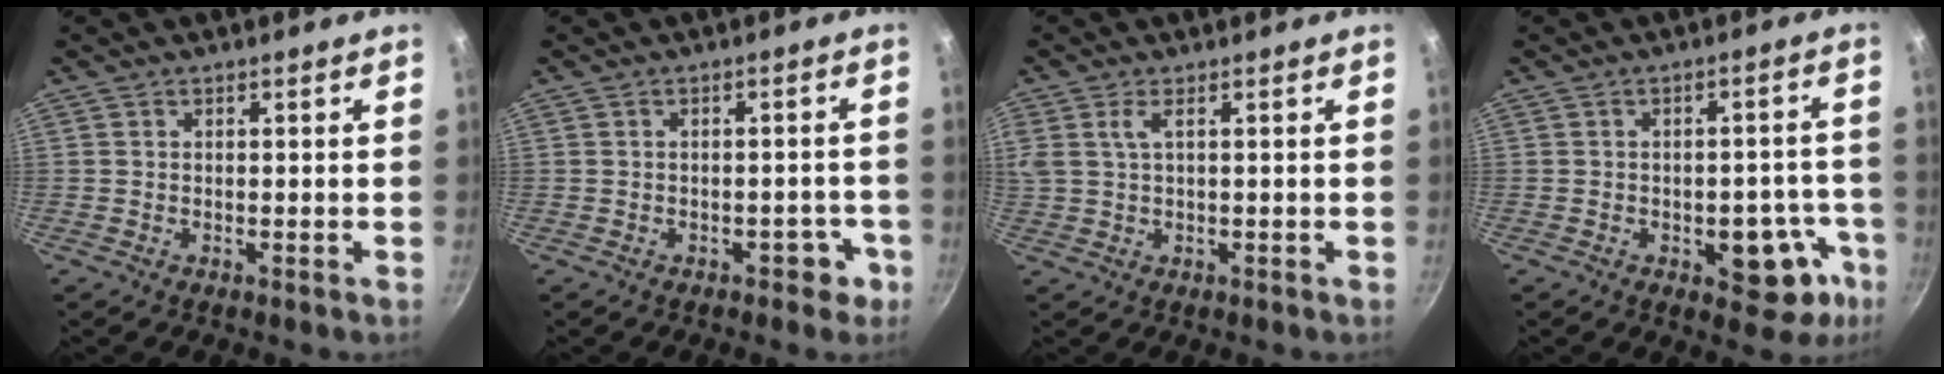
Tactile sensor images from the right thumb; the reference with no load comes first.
{"total": 3.5, "force": [-1.7, 2.2, 2.1], "torque": [-0.007, 0.026, -0.010]}
{"total": 5.0, "force": [1.7, 2.2, 4.1], "torque": [-0.086, 0.004, 0.035]}
{"total": 10.9, "force": [-4.3, 6.1, 8.0], "torque": [-0.037, 0.030, -0.050]}